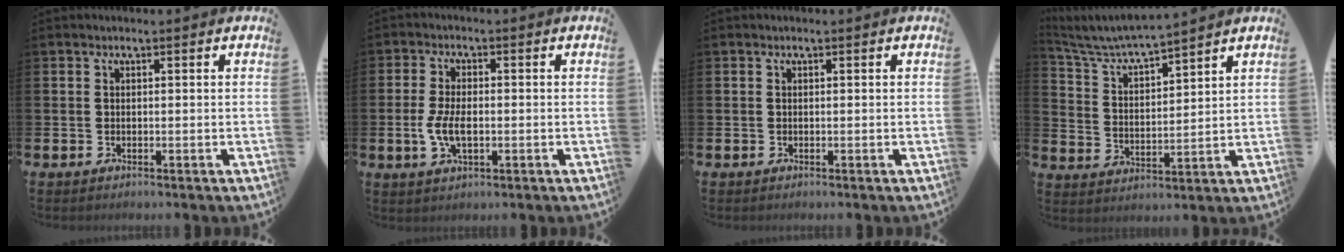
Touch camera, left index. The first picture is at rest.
{"total": 4.6, "force": [-0.6, 2.3, 3.9], "torque": [-0.080, -0.001, -0.015]}
{"total": 0.0}
{"total": 5.2, "force": [5.0, 0.1, 1.4], "torque": [-0.052, -0.039, 0.081]}